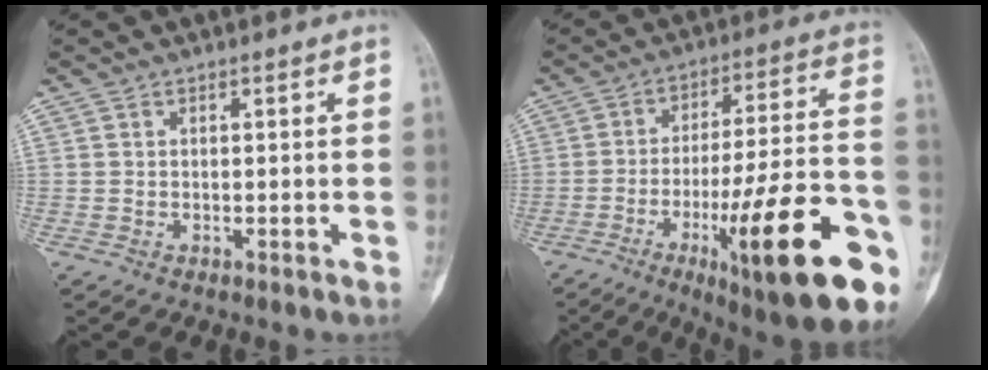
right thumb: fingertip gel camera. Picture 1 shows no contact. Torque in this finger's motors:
{"motor_torque": [1.59, 1.80, 2.02, -0.75, 0.20]}